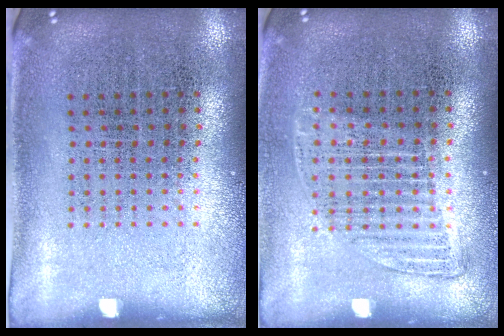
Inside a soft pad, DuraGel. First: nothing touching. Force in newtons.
{"total": 1.2, "press": 1.0, "slide": 0.6}